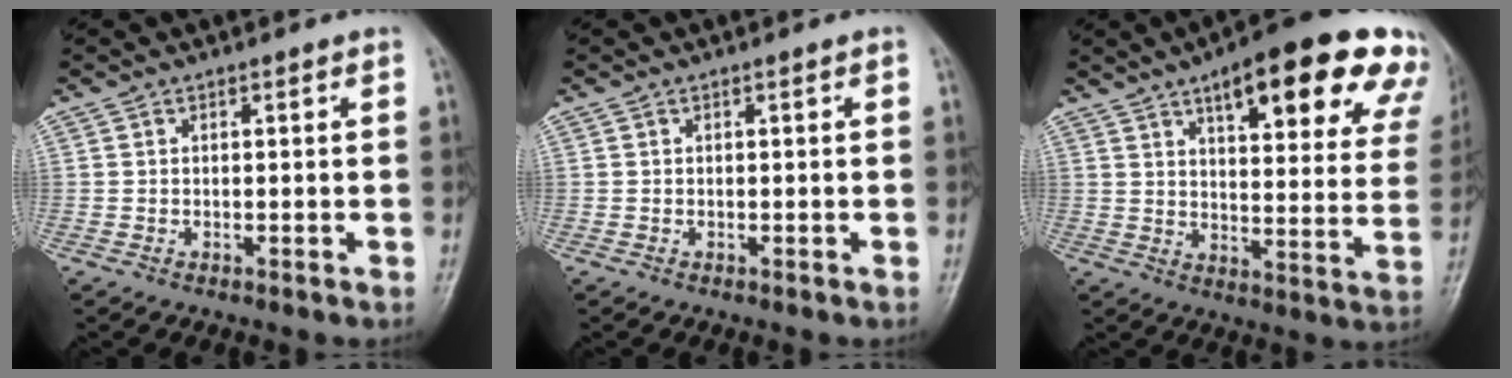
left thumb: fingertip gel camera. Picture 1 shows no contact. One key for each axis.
{"total": 0.0}
{"total": 25.8, "fx": 15.2, "fy": 8.3, "fz": 19.1, "tx": -0.213, "ty": -0.032, "tz": 0.189}